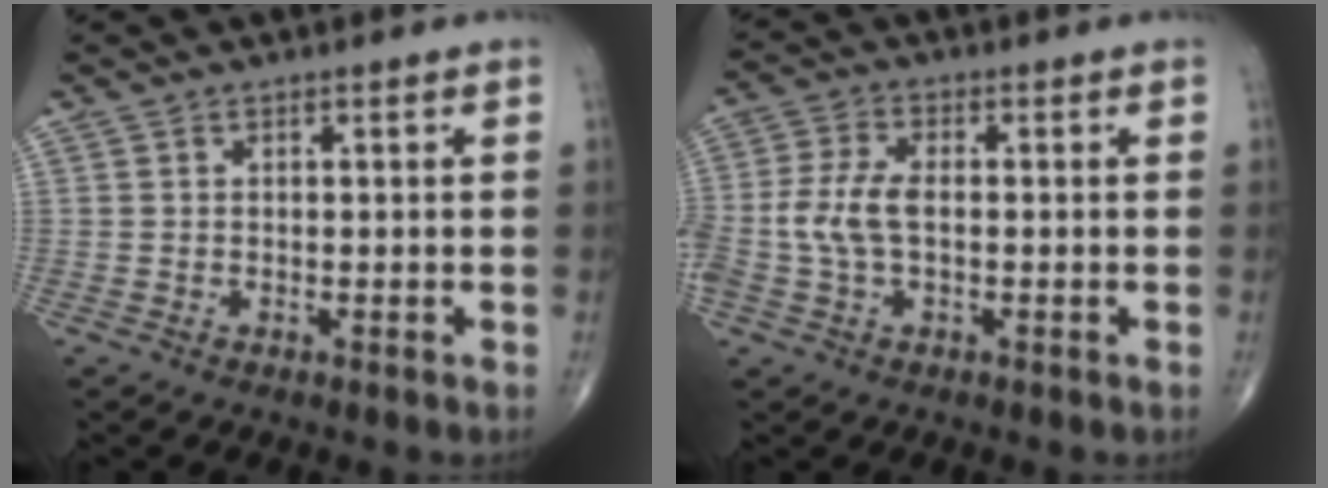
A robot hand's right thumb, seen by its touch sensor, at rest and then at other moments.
{"total": 7.3, "force": [-0.8, 4.0, 6.1], "torque": [-0.150, 0.016, -0.018]}